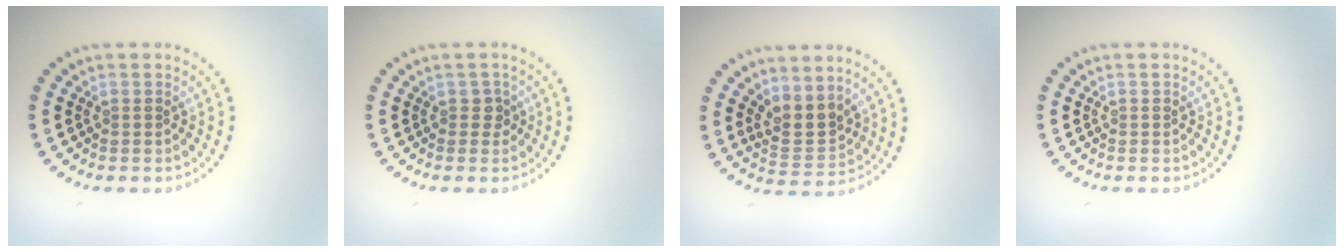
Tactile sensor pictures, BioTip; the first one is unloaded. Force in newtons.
{"total": 1.1, "press": 0.9, "slide": 0.5}
{"total": 2.9, "press": 2.5, "slide": 1.5}
{"total": 0.0}